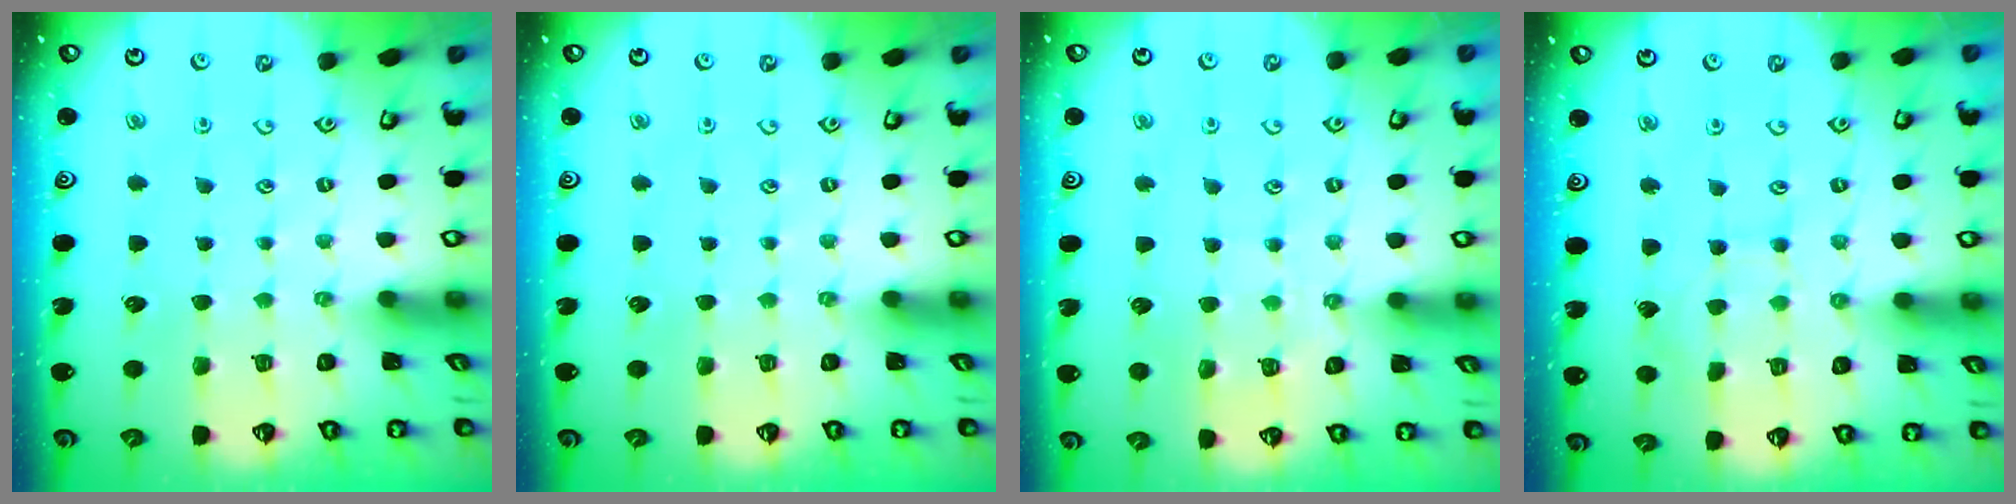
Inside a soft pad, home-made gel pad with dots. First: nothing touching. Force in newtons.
{"total": 0.0}
{"total": 6.1, "press": 6.1, "slide": 0.6}
{"total": 6.4, "press": 6.4, "slide": 0.5}